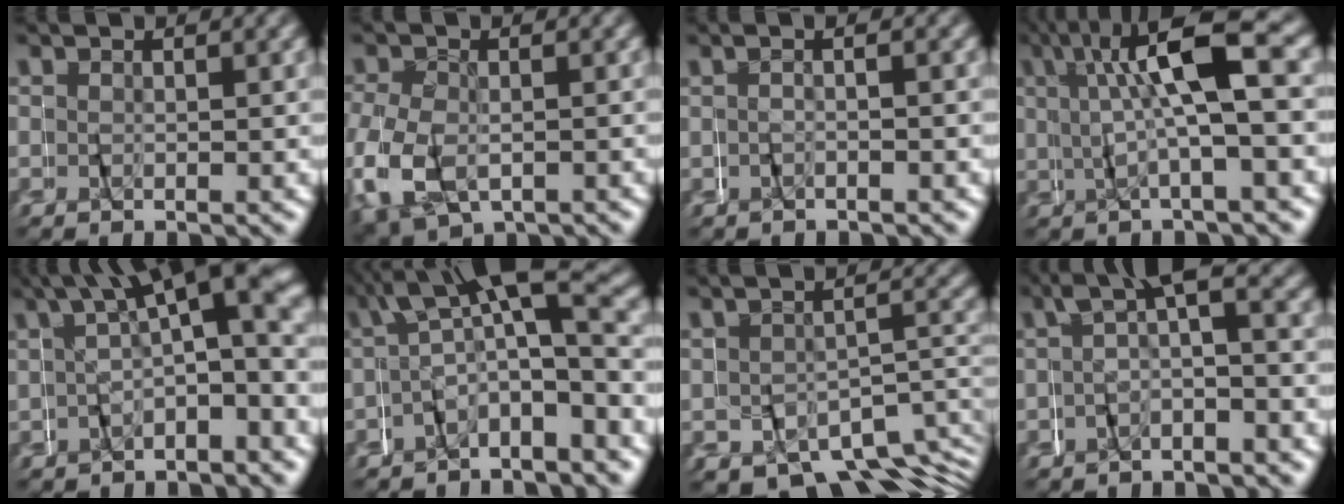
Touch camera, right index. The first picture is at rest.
{"total": 5.0, "force": [-1.6, 3.8, 2.7], "torque": [-0.095, -0.022, -0.012]}
{"total": 1.0, "force": [-0.8, -0.6, -0.2], "torque": [-0.004, 0.011, -0.021]}
{"total": 6.6, "force": [1.9, 0.5, 6.3], "torque": [-0.092, 0.031, 0.024]}
{"total": 7.4, "force": [2.3, 2.5, 6.6], "torque": [-0.078, 0.028, 0.023]}
{"total": 5.2, "force": [-0.1, 2.8, 4.4], "torque": [-0.078, 0.004, -0.008]}
{"total": 7.4, "force": [-4.7, 4.3, 3.8], "torque": [-0.039, -0.005, -0.070]}
{"total": 2.5, "force": [0.3, 0.2, 2.4], "torque": [-0.035, 0.019, -0.007]}